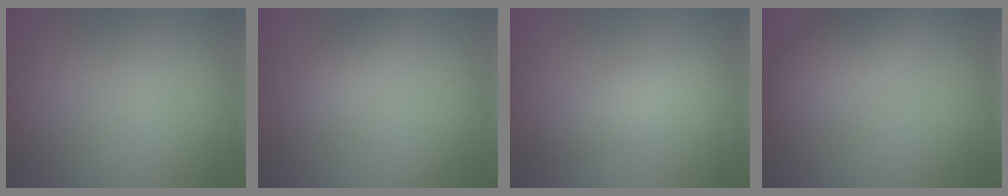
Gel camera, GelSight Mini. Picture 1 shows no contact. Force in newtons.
{"total": 1.5, "press": 1.5, "slide": 0.0}
{"total": 2.4, "press": 2.4, "slide": 0.2}
{"total": 3.2, "press": 3.2, "slide": 0.2}